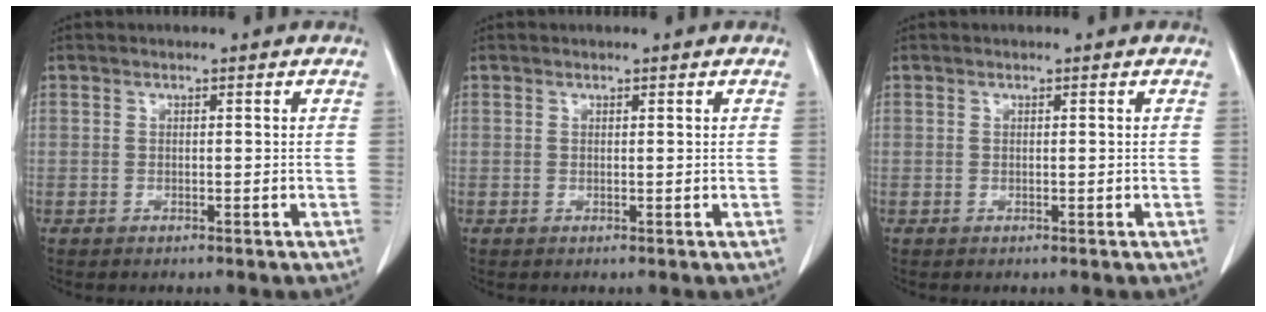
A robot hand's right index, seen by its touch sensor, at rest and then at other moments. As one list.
[{"total": 0.0}, {"total": 0.0}]